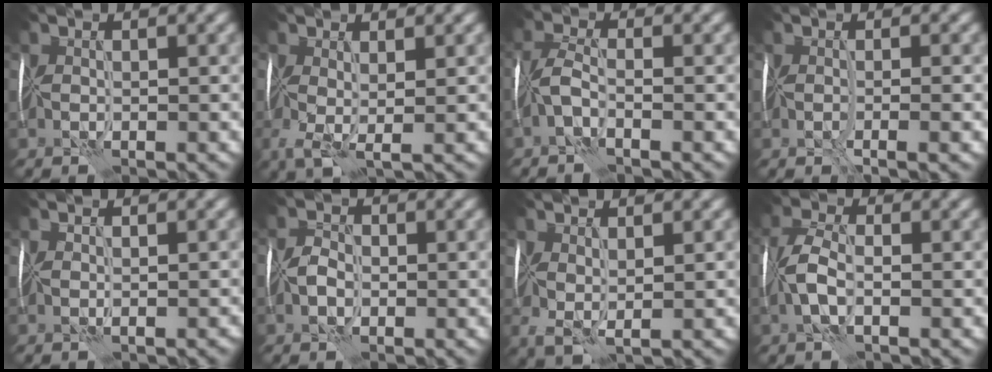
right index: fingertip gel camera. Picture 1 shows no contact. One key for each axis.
{"total": 3.2, "fx": -0.4, "fy": 1.1, "fz": 3.0, "tx": -0.062, "ty": -0.008, "tz": -0.008}
{"total": 2.6, "fx": -1.4, "fy": 0.8, "fz": 2.1, "tx": -0.052, "ty": 0.005, "tz": -0.039}
{"total": 3.1, "fx": -1.2, "fy": 0.7, "fz": 2.8, "tx": -0.045, "ty": -0.009, "tz": -0.017}
{"total": 0.9, "fx": -0.6, "fy": 0.1, "fz": 0.7, "tx": -0.008, "ty": -0.004, "tz": -0.009}
{"total": 1.8, "fx": -0.7, "fy": 1.2, "fz": 1.1, "tx": -0.020, "ty": 0.004, "tz": -0.020}
{"total": 2.0, "fx": 0.5, "fy": 0.6, "fz": 1.8, "tx": -0.044, "ty": -0.003, "tz": 0.010}
{"total": 3.7, "fx": -1.0, "fy": 1.6, "fz": 3.2, "tx": -0.079, "ty": 0.005, "tz": -0.029}